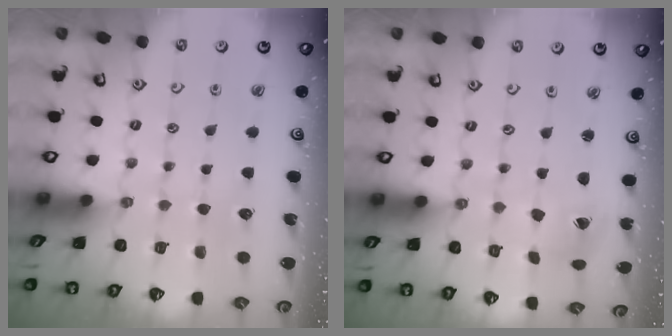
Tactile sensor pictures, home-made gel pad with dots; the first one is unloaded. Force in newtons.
{"total": 2.0, "press": 2.0, "slide": 0.3}